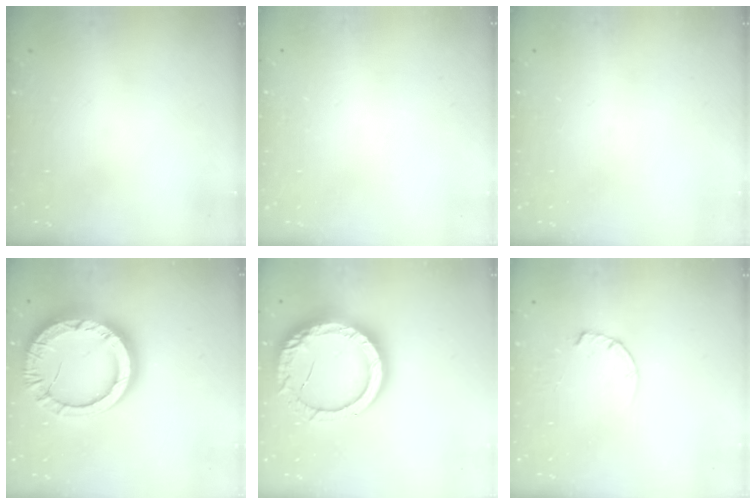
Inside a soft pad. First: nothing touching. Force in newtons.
{"total": 2.6, "press": 2.6, "slide": 0.2}
{"total": 0.0}
{"total": 19.9, "press": 19.8, "slide": 2.0}
{"total": 21.8, "press": 21.7, "slide": 2.1}
{"total": 2.4, "press": 2.4, "slide": 0.3}